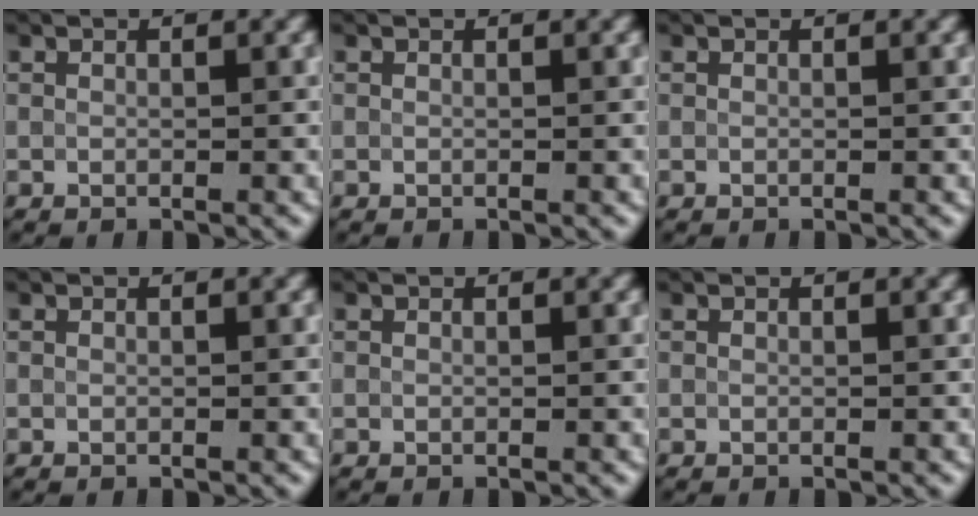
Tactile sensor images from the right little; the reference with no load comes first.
{"total": 0.0}
{"total": 0.0}
{"total": 0.0}
{"total": 0.0}
{"total": 0.0}